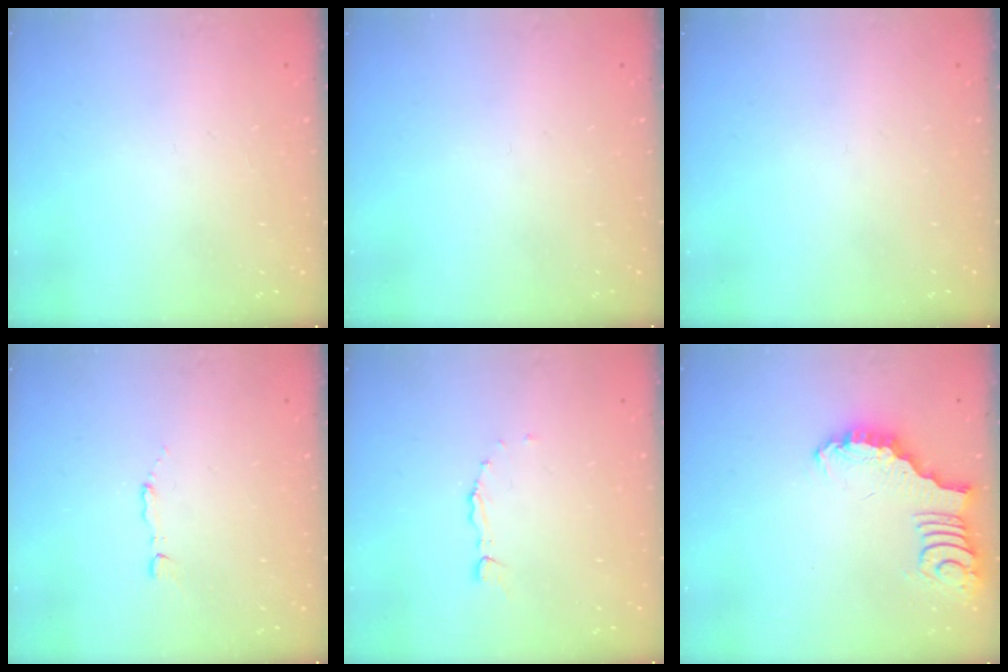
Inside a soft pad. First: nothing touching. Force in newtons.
{"total": 0.0}
{"total": 0.0}
{"total": 1.2, "press": 1.2, "slide": 0.1}
{"total": 1.7, "press": 1.7, "slide": 0.4}
{"total": 3.3, "press": 3.3, "slide": 0.4}